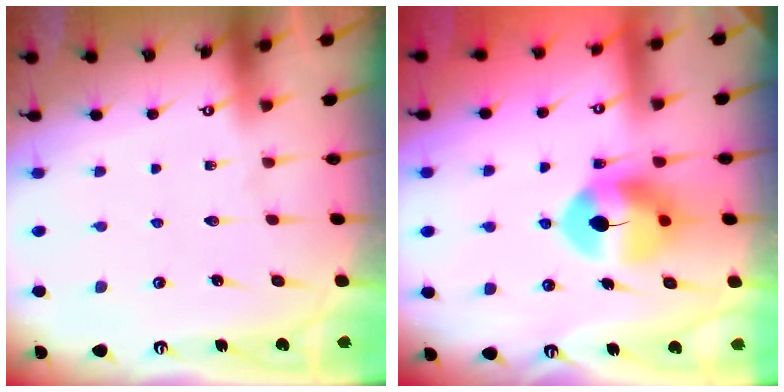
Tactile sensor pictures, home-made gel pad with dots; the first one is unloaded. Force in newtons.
{"total": 9.2, "press": 9.1, "slide": 1.3}